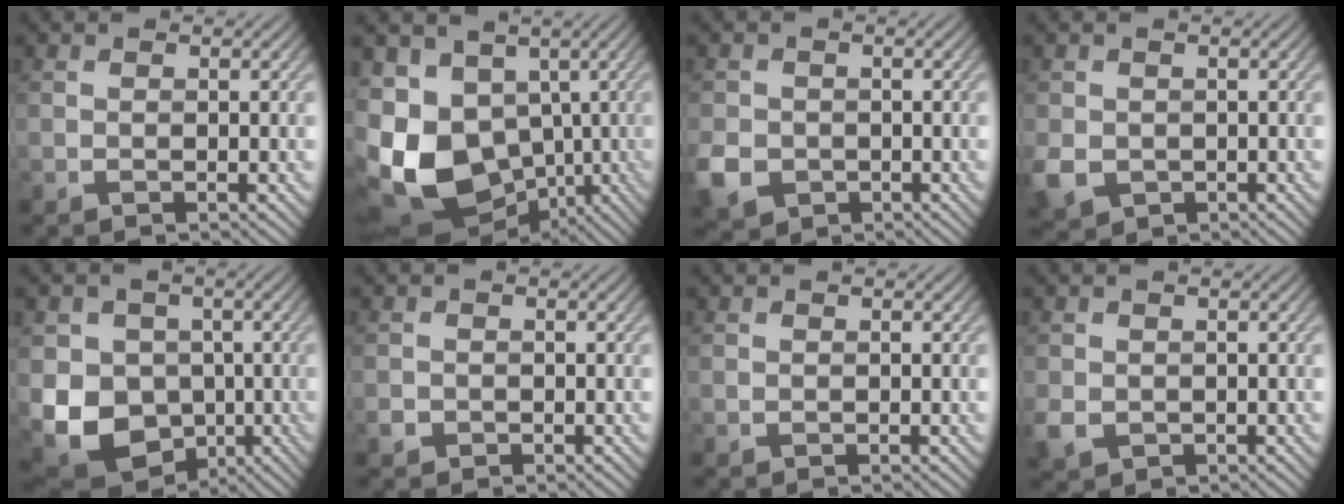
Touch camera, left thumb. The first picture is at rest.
{"total": 16.6, "force": [-3.9, 12.3, 10.4], "torque": [-0.261, -0.029, -0.060]}
{"total": 4.9, "force": [-1.7, 4.0, 2.2], "torque": [-0.061, -0.013, -0.043]}
{"total": 3.7, "force": [-0.7, 3.1, 1.8], "torque": [-0.053, -0.014, -0.014]}
{"total": 13.3, "force": [-2.9, 11.2, 6.5], "torque": [-0.164, -0.027, -0.066]}
{"total": 1.1, "force": [-0.5, 1.0, 0.3], "torque": [-0.006, -0.005, -0.013]}
{"total": 0.0}
{"total": 2.4, "force": [-0.3, 2.1, 1.2], "torque": [-0.035, -0.009, -0.005]}